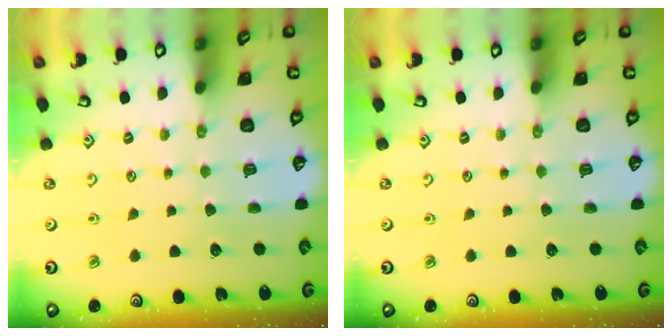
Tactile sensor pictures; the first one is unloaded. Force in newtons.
{"total": 0.0}